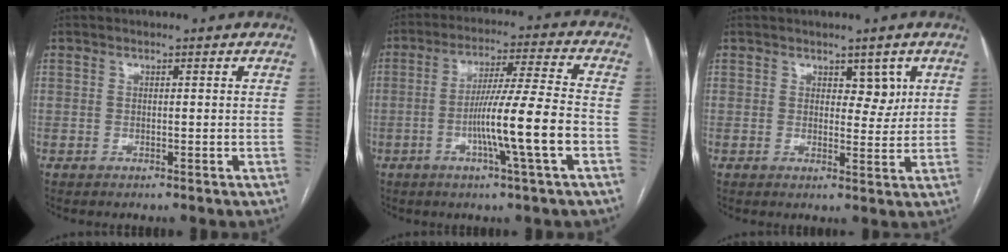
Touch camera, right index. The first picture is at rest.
{"total": 12.0, "force": [-3.5, -1.2, 11.4], "torque": [-0.200, -0.002, -0.063]}
{"total": 3.3, "force": [1.6, 1.9, 2.2], "torque": [-0.022, -0.001, 0.022]}